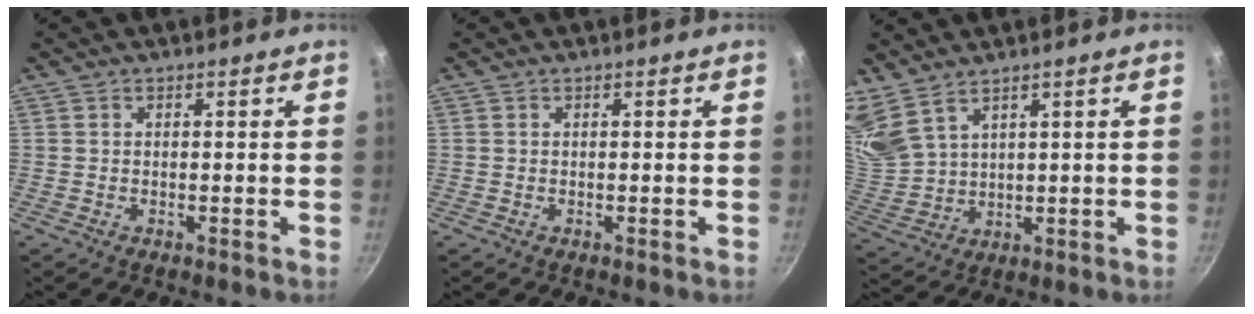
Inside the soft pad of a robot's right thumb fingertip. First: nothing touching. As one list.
[{"total": 0.0}, {"total": 9.8, "force": [7.6, 4.3, 4.5], "torque": [-0.090, -0.039, 0.173]}]